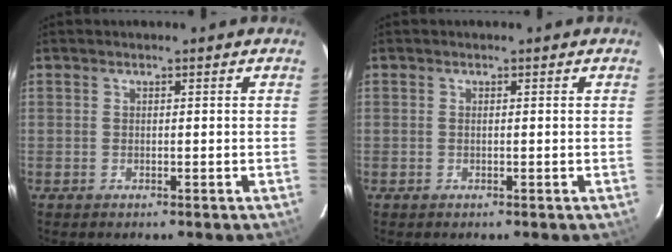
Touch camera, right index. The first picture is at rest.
{"total": 0.0}